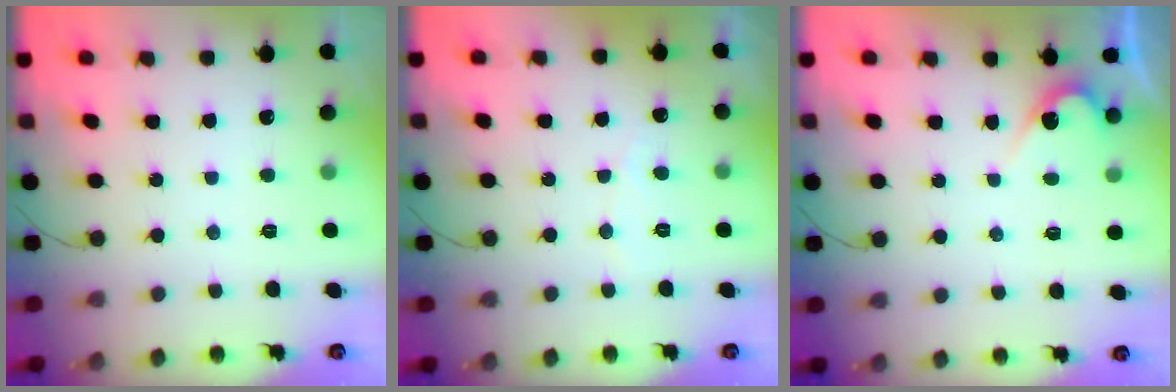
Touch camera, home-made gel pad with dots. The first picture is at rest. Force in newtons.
{"total": 2.8, "press": 2.8, "slide": 0.2}
{"total": 3.3, "press": 3.3, "slide": 0.1}